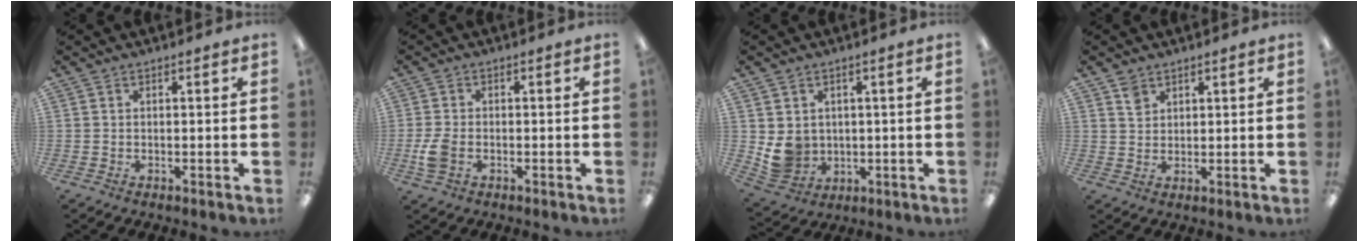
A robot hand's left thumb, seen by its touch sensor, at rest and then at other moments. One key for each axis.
{"total": 5.0, "fx": -1.4, "fy": 3.2, "fz": 3.6, "tx": -0.084, "ty": 0.001, "tz": -0.028}
{"total": 6.8, "fx": 1.3, "fy": 6.3, "fz": 2.0, "tx": -0.041, "ty": -0.004, "tz": 0.032}
{"total": 3.3, "fx": 2.3, "fy": 2.1, "fz": 0.9, "tx": -0.015, "ty": -0.003, "tz": 0.044}